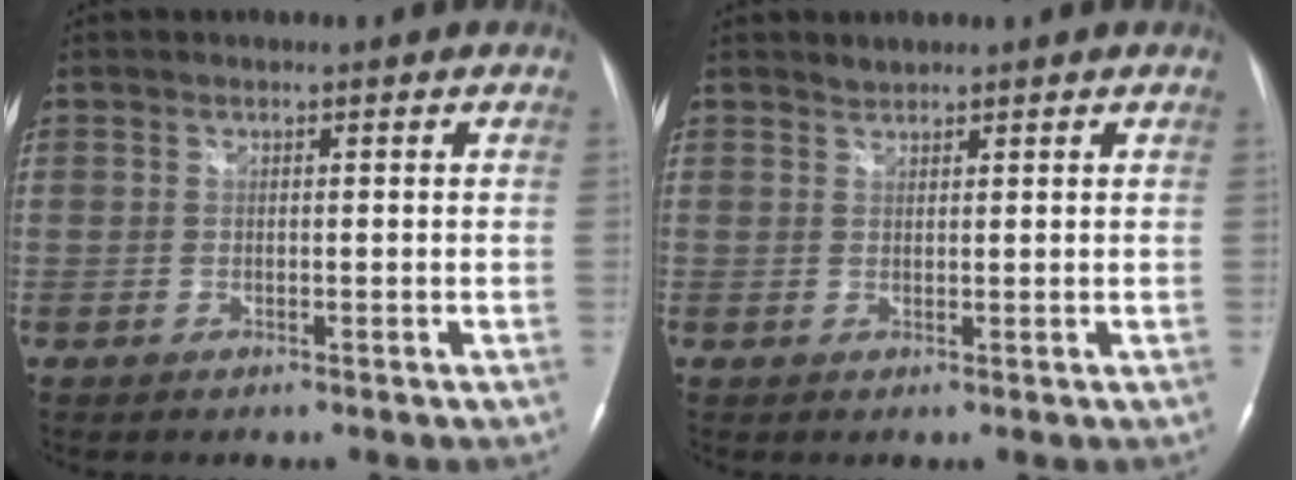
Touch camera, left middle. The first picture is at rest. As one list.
[{"total": 1.0, "force": [1.0, 0.2, -0.1], "torque": [0.000, 0.001, 0.018]}]